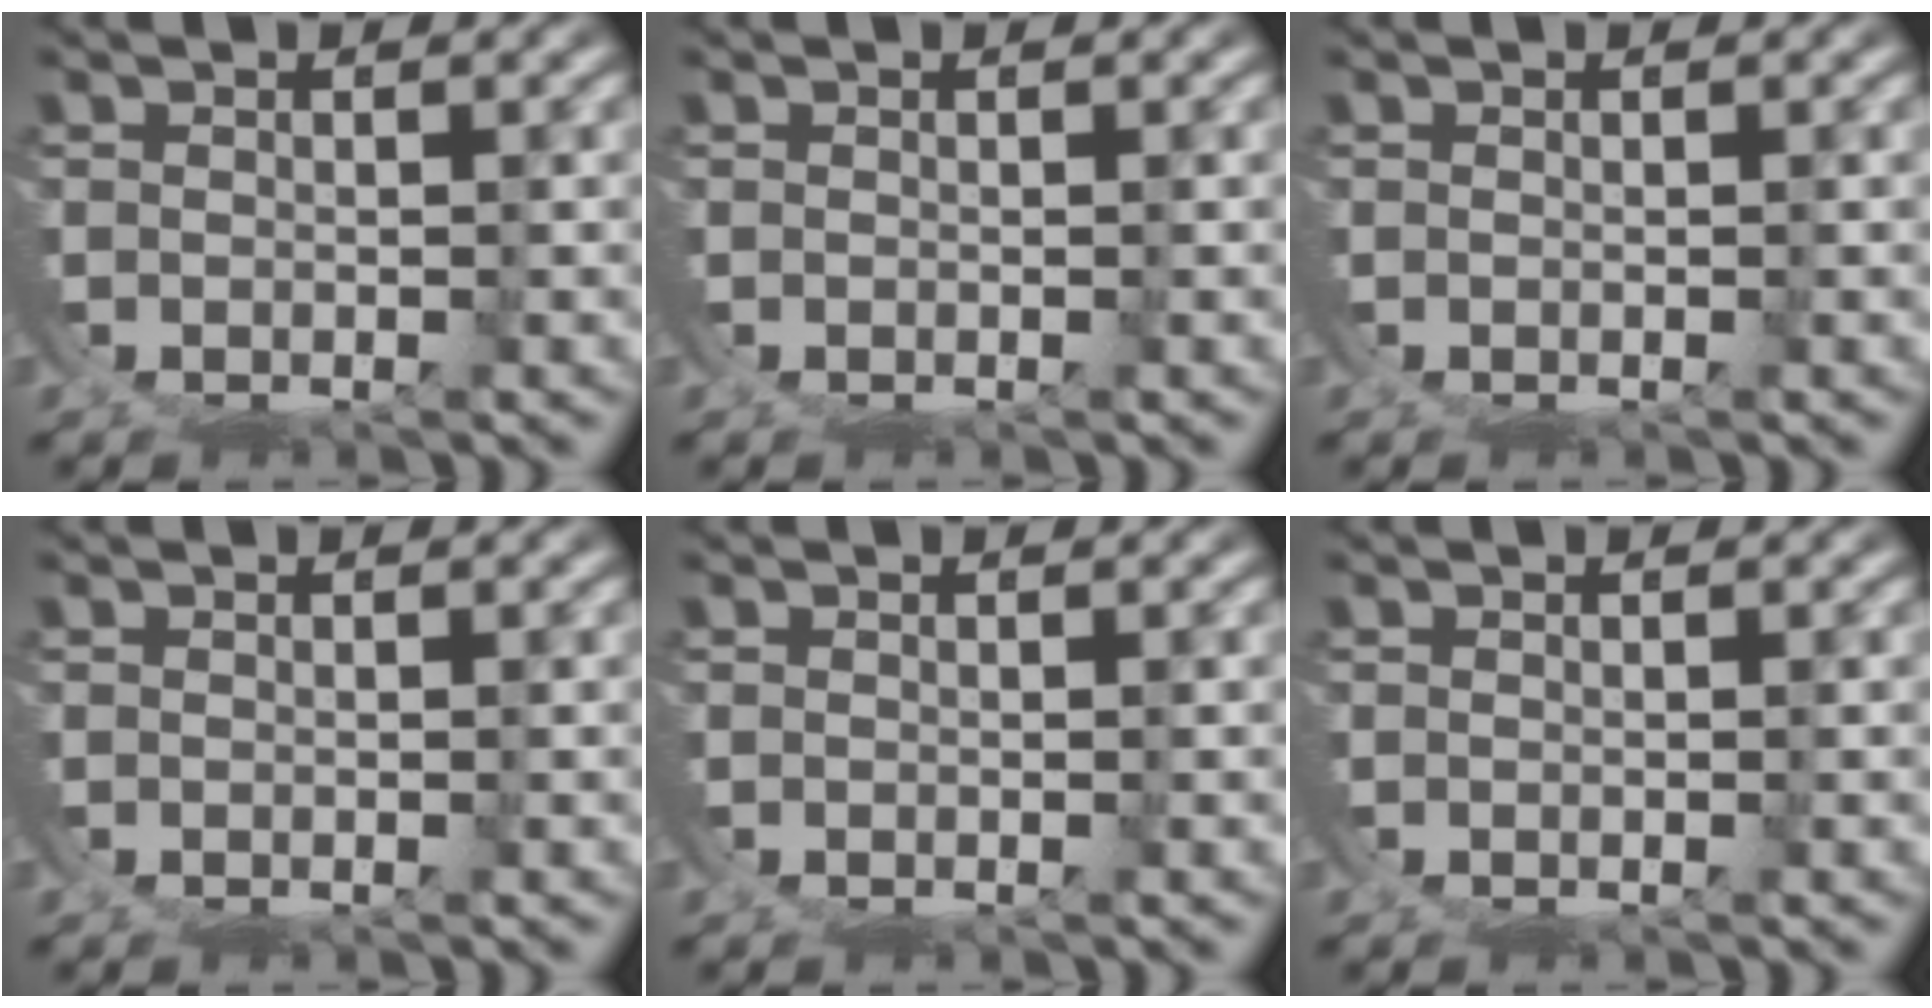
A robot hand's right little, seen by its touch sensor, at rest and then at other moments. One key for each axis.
{"total": 0.0}
{"total": 0.0}
{"total": 0.0}
{"total": 0.0}
{"total": 0.0}